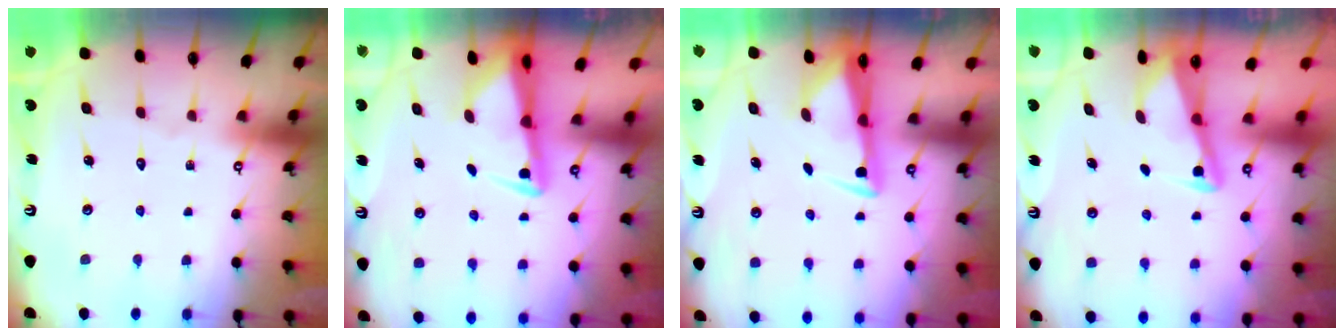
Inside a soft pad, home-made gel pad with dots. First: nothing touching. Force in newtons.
{"total": 3.0, "press": 2.9, "slide": 0.6}
{"total": 2.9, "press": 2.8, "slide": 0.8}
{"total": 2.8, "press": 2.8, "slide": 0.4}